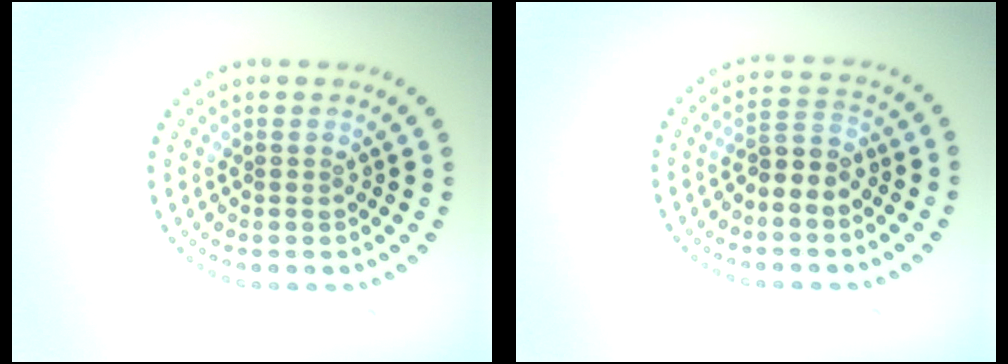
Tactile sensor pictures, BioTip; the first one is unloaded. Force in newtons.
{"total": 2.9, "press": 2.7, "slide": 1.1}